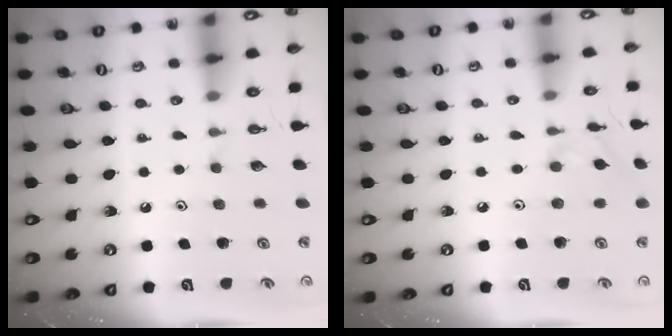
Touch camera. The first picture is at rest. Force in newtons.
{"total": 4.5, "press": 4.5, "slide": 0.4}